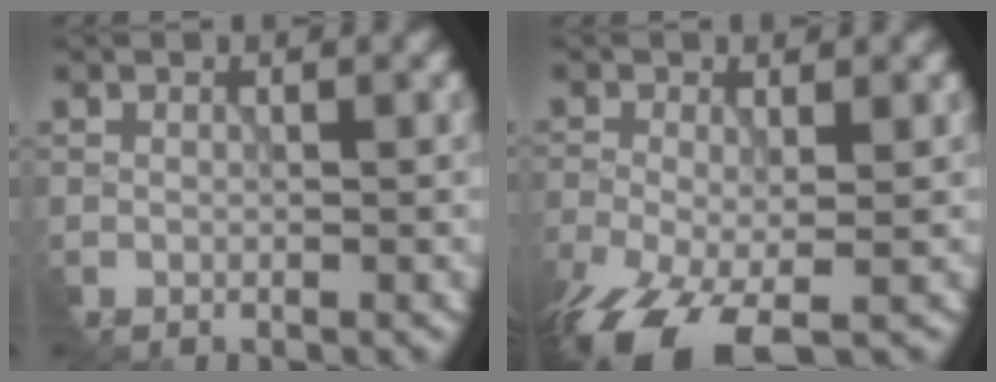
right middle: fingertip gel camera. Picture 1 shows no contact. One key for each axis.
{"total": 8.9, "fx": -5.3, "fy": 3.8, "fz": 6.1, "tx": -0.147, "ty": -0.046, "tz": -0.092}